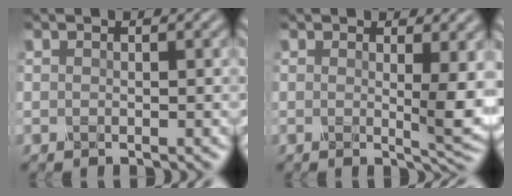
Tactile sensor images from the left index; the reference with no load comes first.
{"total": 3.4, "force": [0.8, 0.7, 3.2], "torque": [-0.046, -0.010, 0.013]}